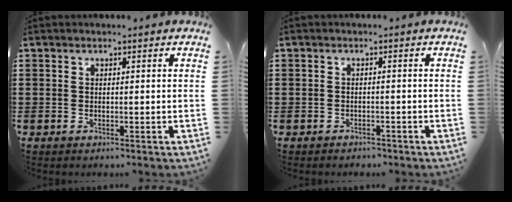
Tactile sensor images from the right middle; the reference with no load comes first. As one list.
[{"total": 1.2, "force": [-1.1, 0.4, -0.2], "torque": [0.000, 0.004, -0.025]}]